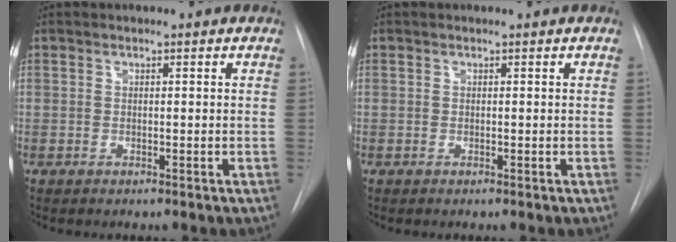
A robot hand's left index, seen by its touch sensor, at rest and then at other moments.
{"total": 0.0}